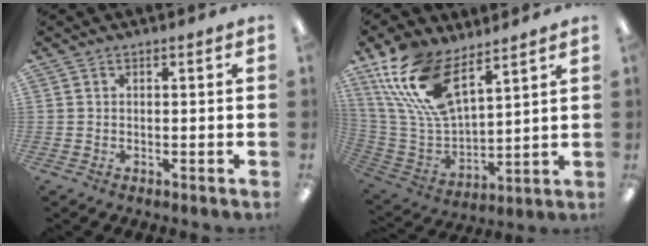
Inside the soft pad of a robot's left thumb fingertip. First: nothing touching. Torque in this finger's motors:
{"motor_torque": [0.26, 0.73, 1.80, -0.97, 0.34]}